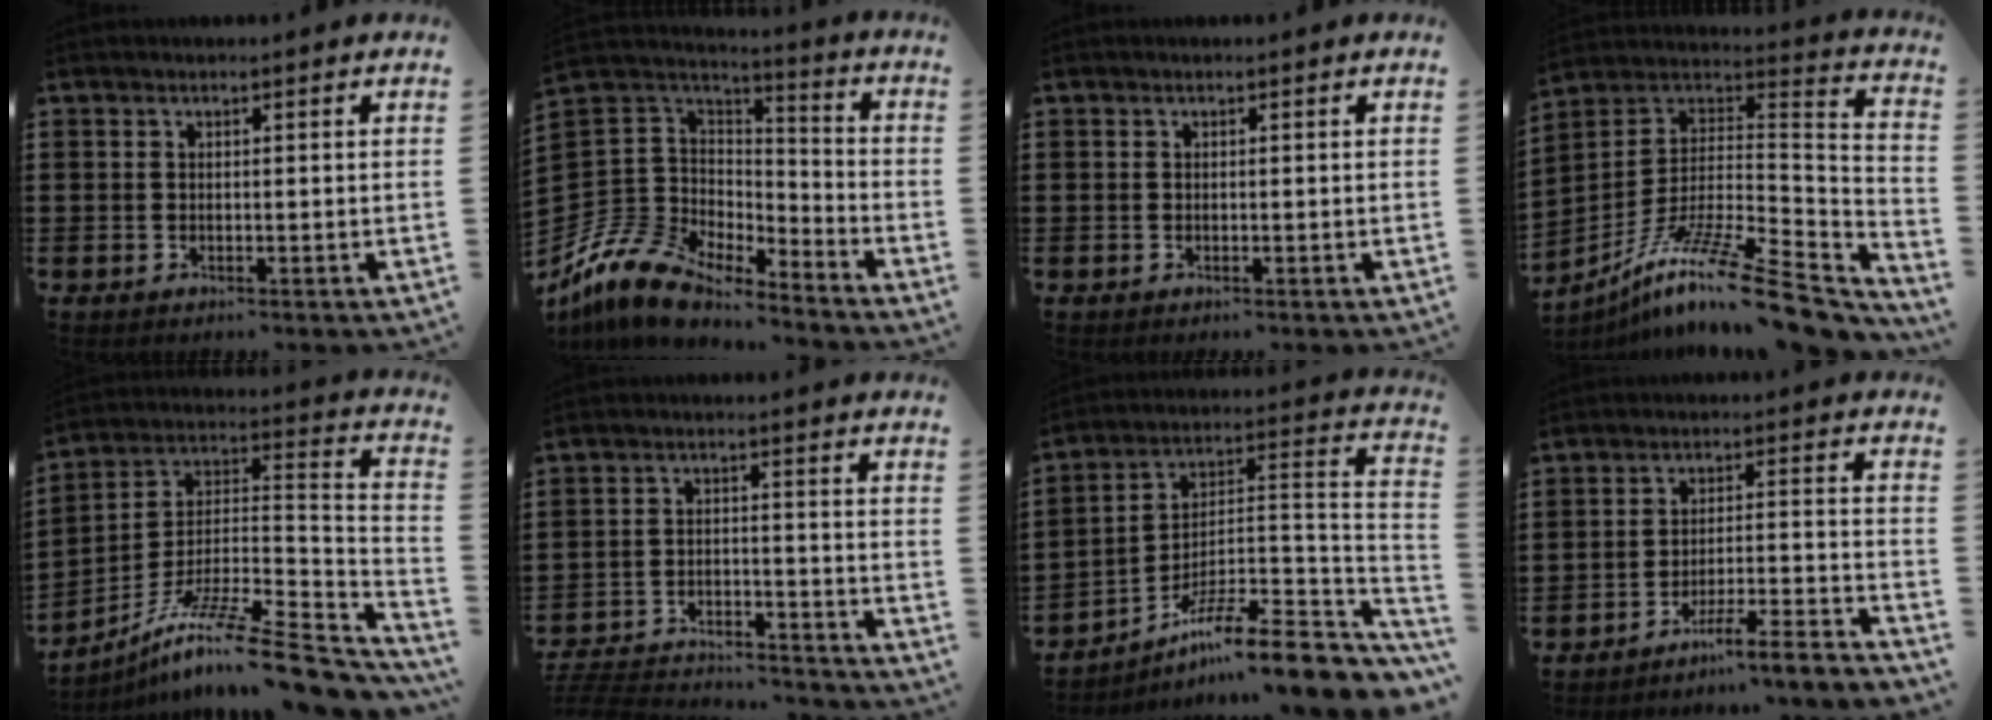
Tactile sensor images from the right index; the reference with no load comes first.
{"total": 10.7, "force": [-8.3, 5.8, 3.4], "torque": [-0.119, 0.004, -0.172]}
{"total": 0.0}
{"total": 14.6, "force": [-10.2, 2.2, 10.3], "torque": [-0.182, 0.013, -0.184]}
{"total": 12.8, "force": [-9.8, 1.5, 8.1], "torque": [-0.130, 0.011, -0.178]}
{"total": 5.1, "force": [-5.0, 0.4, 1.1], "torque": [-0.032, -0.001, -0.105]}
{"total": 10.9, "force": [-8.1, 1.6, 7.1], "torque": [-0.115, 0.006, -0.156]}
{"total": 5.9, "force": [-5.3, -0.2, 2.6], "torque": [-0.051, -0.013, -0.106]}